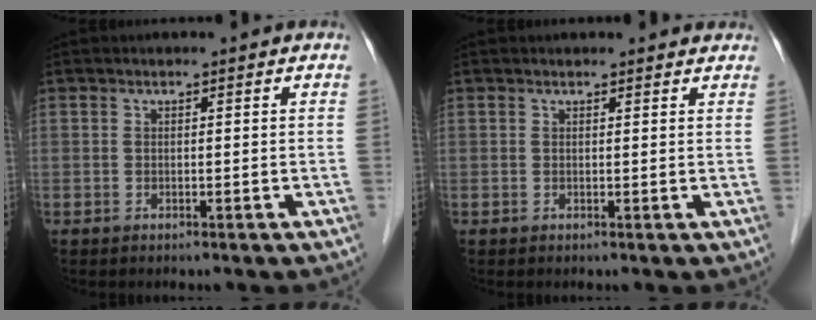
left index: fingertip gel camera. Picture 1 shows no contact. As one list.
[{"total": 3.3, "force": [3.1, 1.0, 0.6], "torque": [-0.005, 0.012, 0.027]}]